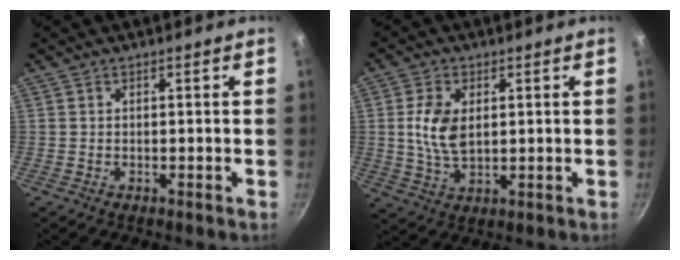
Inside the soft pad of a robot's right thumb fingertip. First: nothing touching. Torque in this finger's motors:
{"motor_torque": [-0.09, 0.21, 0.50, -0.27, 0.04]}